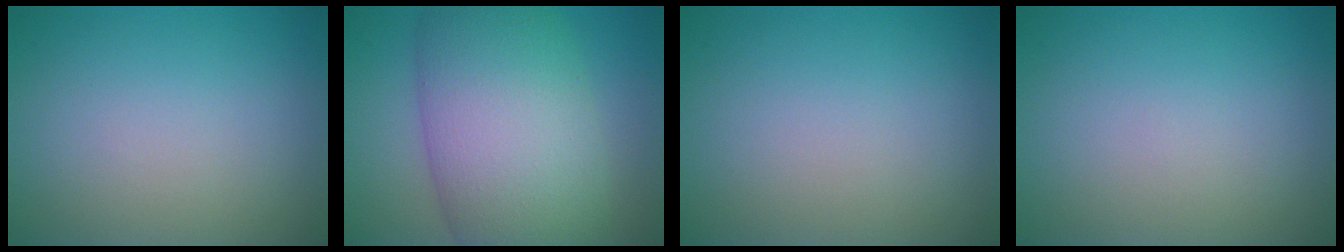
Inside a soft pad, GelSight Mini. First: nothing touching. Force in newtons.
{"total": 13.0, "press": 13.0, "slide": 0.1}
{"total": 0.0}
{"total": 0.0}